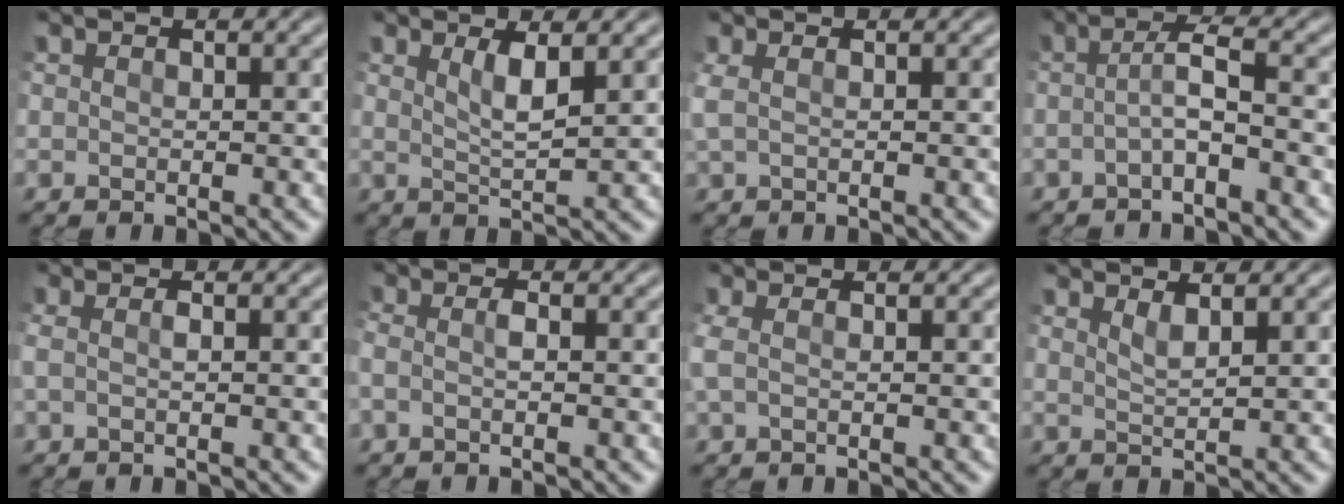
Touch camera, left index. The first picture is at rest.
{"total": 2.4, "force": [0.9, 0.6, 2.1], "torque": [-0.034, -0.008, 0.014]}
{"total": 1.4, "force": [0.3, 0.5, 1.2], "torque": [-0.026, 0.004, 0.002]}
{"total": 2.5, "force": [-1.0, 0.3, 2.3], "torque": [-0.047, 0.005, -0.027]}
{"total": 1.1, "force": [-0.2, 0.1, 1.0], "torque": [-0.026, 0.001, -0.008]}
{"total": 1.3, "force": [-0.5, 0.2, 1.2], "torque": [-0.028, -0.001, -0.015]}
{"total": 1.4, "force": [0.1, 0.5, 1.3], "torque": [-0.031, 0.006, -0.006]}
{"total": 1.5, "force": [1.1, 0.4, 1.0], "torque": [-0.015, -0.002, 0.015]}